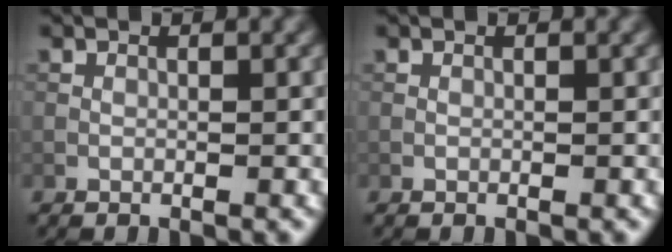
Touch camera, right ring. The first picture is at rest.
{"total": 0.0}